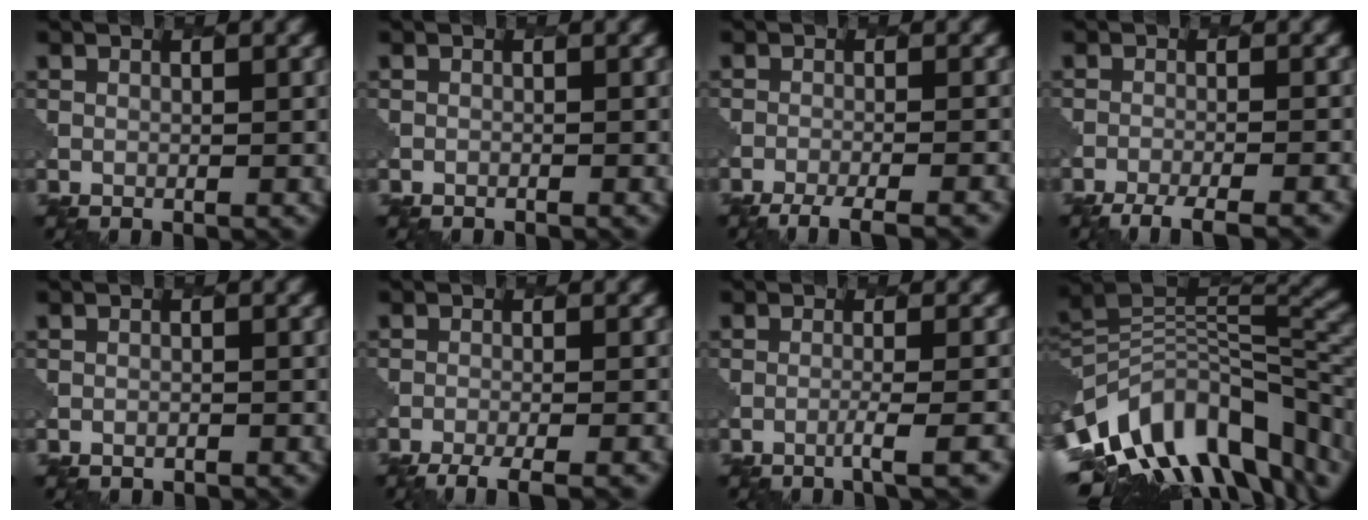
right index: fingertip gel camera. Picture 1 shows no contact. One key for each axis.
{"total": 0.8, "fx": -0.8, "fy": 0.2, "fz": -0.2, "tx": 0.011, "ty": 0.000, "tz": -0.008}
{"total": 4.8, "fx": -3.9, "fy": 0.8, "fz": 2.6, "tx": -0.034, "ty": -0.010, "tz": -0.067}
{"total": 5.0, "fx": -4.3, "fy": 0.9, "fz": 2.5, "tx": -0.035, "ty": -0.010, "tz": -0.072}
{"total": 1.6, "fx": -1.5, "fy": 0.7, "fz": -0.1, "tx": 0.005, "ty": 0.008, "tz": -0.015}
{"total": 4.7, "fx": -3.8, "fy": 0.8, "fz": 2.6, "tx": -0.034, "ty": -0.009, "tz": -0.065}
{"total": 2.3, "fx": -1.2, "fy": 0.2, "fz": 2.0, "tx": -0.020, "ty": 0.006, "tz": -0.038}
{"total": 13.5, "fx": -5.4, "fy": 7.3, "fz": 10.0, "tx": -0.182, "ty": 0.017, "tz": -0.102}